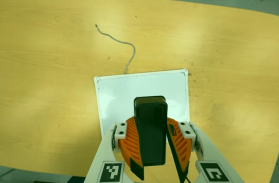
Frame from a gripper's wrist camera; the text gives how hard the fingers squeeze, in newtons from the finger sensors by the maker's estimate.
{"total": 9.9, "left": 10.1, "right": 9.7}